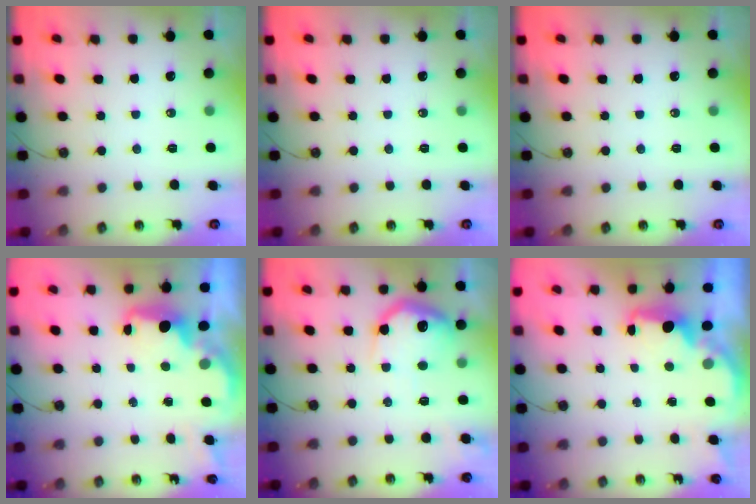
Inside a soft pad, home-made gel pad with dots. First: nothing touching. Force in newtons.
{"total": 0.0}
{"total": 0.0}
{"total": 2.7, "press": 2.7, "slide": 0.6}
{"total": 15.9, "press": 15.9, "slide": 1.1}
{"total": 2.8, "press": 2.6, "slide": 0.9}